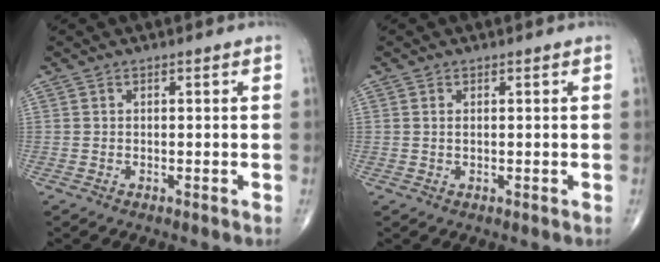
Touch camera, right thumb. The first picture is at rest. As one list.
[{"total": 0.7, "force": [0.2, 0.3, 0.6], "torque": [-0.015, 0.001, 0.006]}]